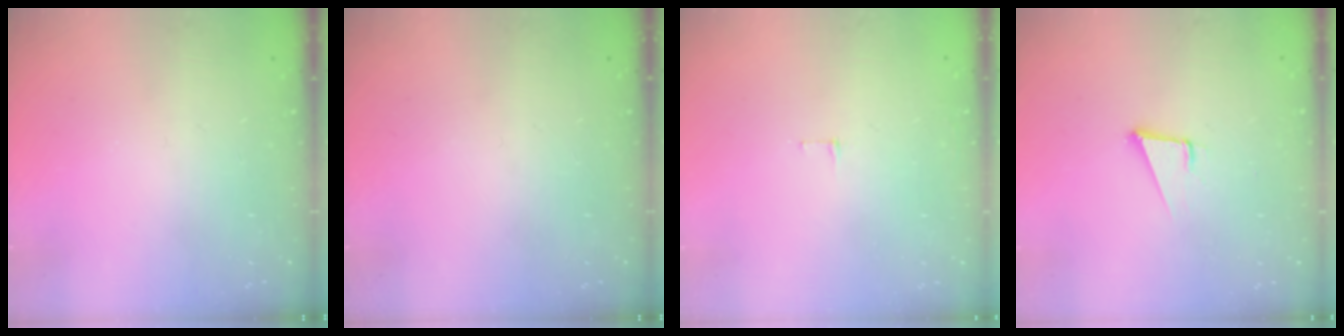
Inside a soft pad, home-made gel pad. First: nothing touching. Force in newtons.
{"total": 0.0}
{"total": 3.8, "press": 3.8, "slide": 0.3}
{"total": 4.3, "press": 3.4, "slide": 2.6}